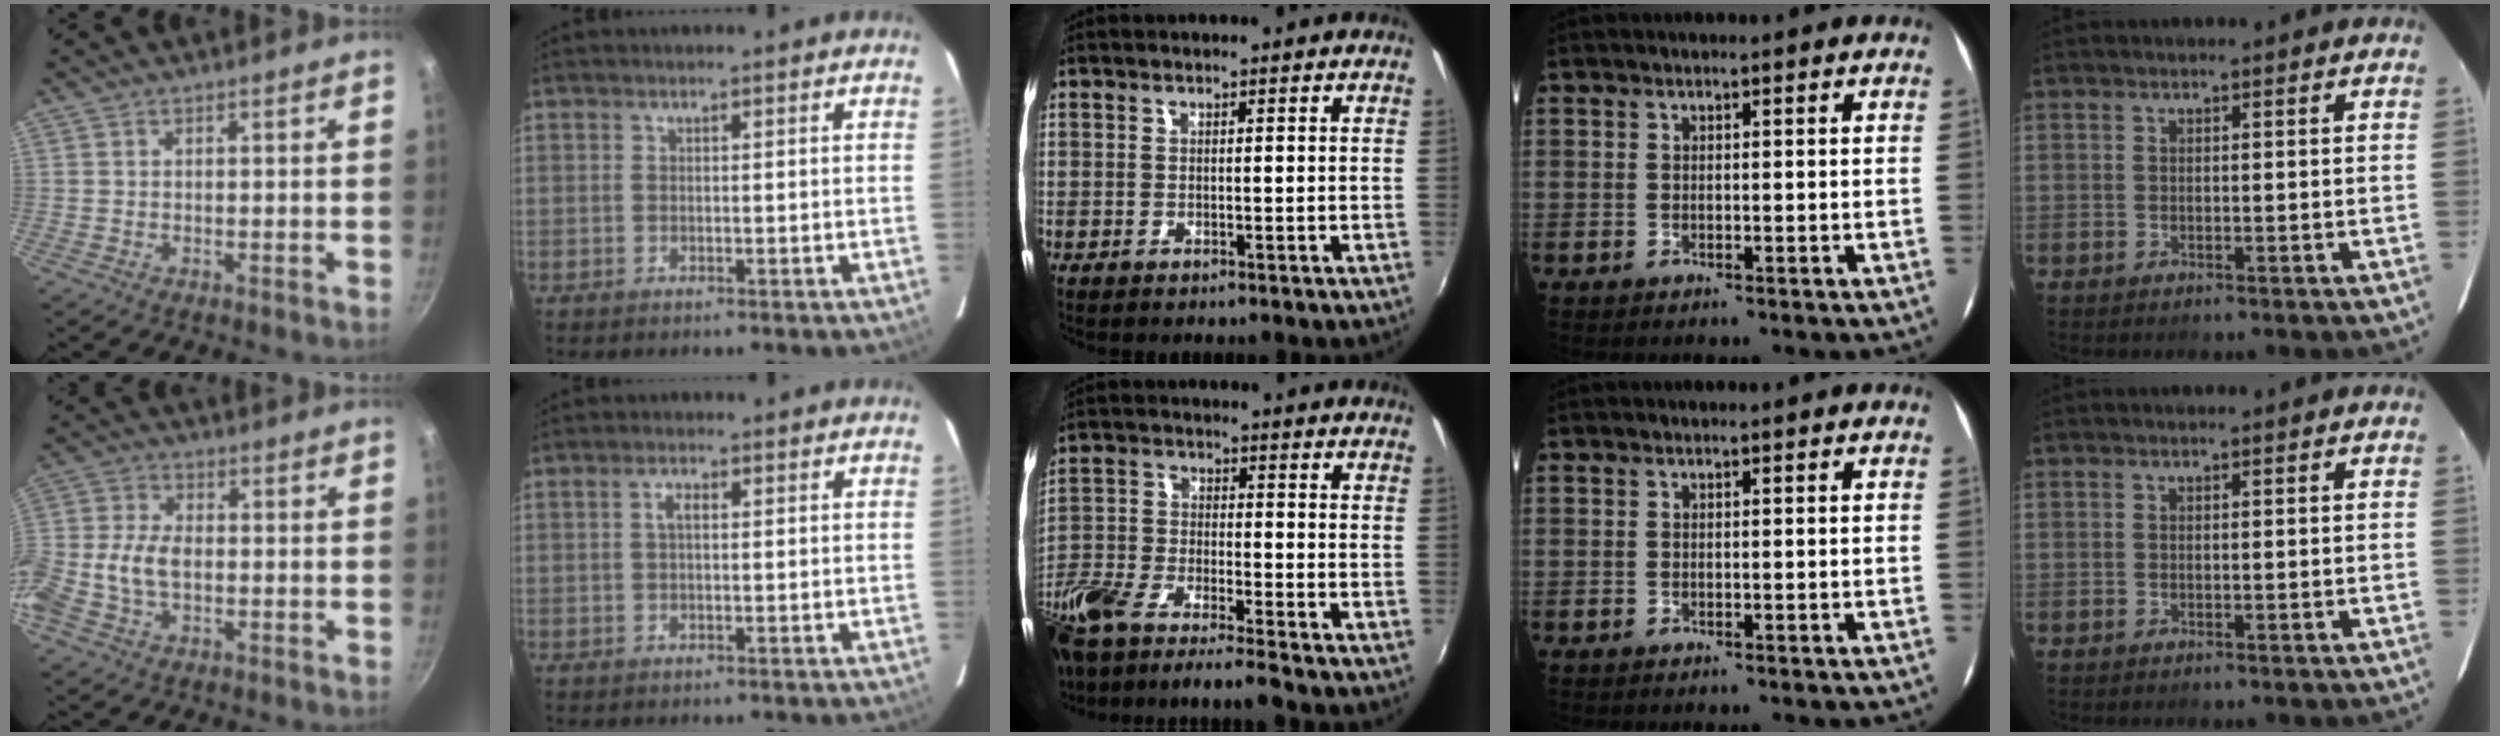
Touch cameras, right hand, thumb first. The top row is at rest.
{"thumb": {"total": 9.6, "force": [-1.8, 5.9, 7.3], "torque": [-0.153, 0.023, -0.048]}, "index": {"total": 1.9, "force": [0.3, 0.9, 1.7], "torque": [-0.033, 0.006, 0.004]}, "middle": {"total": 13.9, "force": [-11.6, 1.8, 7.4], "torque": [-0.176, -0.030, -0.223]}}